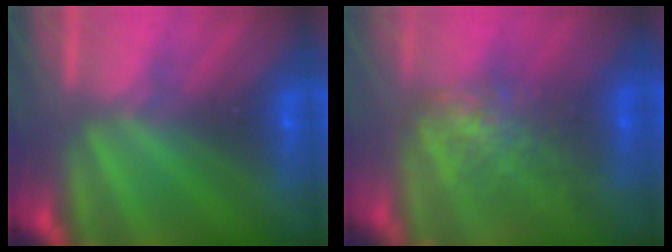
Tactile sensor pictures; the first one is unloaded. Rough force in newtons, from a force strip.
{"total": 8.7}